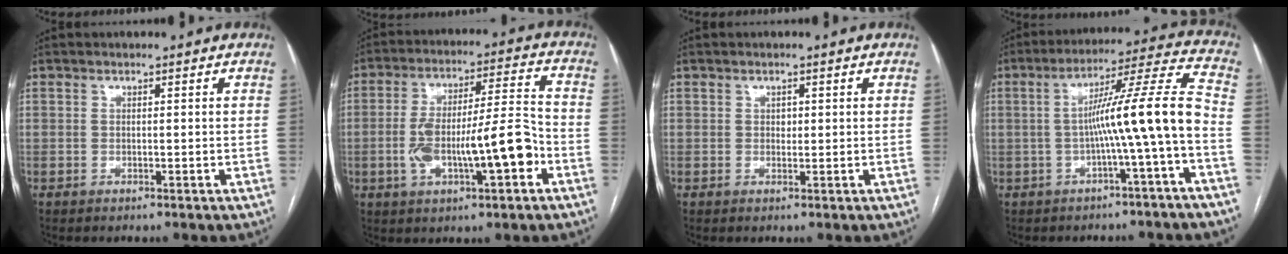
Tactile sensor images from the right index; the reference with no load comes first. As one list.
[{"total": 14.1, "force": [-3.9, 2.6, 13.3], "torque": [-0.231, 0.023, -0.057]}, {"total": 1.0, "force": [0.2, 0.8, 0.6], "torque": [-0.007, 0.001, 0.003]}, {"total": 11.5, "force": [-2.6, -1.4, 11.1], "torque": [-0.172, 0.025, -0.042]}]